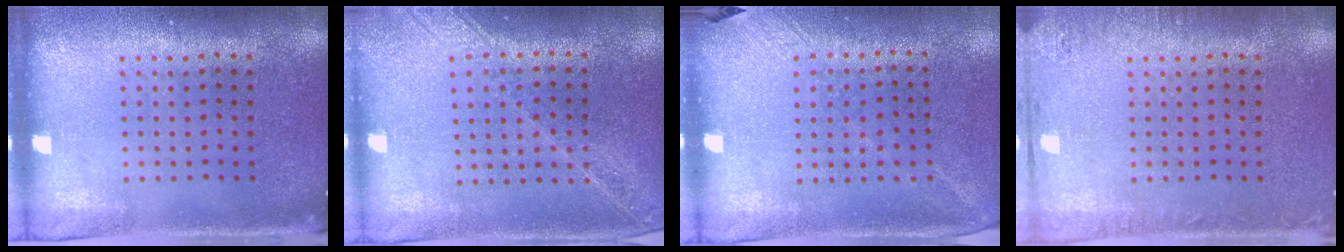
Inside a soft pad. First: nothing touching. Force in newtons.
{"total": 1.7, "press": 1.5, "slide": 0.8}
{"total": 1.3, "press": 1.0, "slide": 0.9}
{"total": 1.5, "press": 1.5, "slide": 0.2}